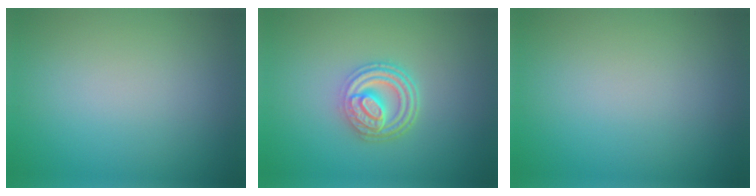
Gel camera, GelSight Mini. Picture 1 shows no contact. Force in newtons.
{"total": 4.7, "press": 3.6, "slide": 3.0}
{"total": 0.0}